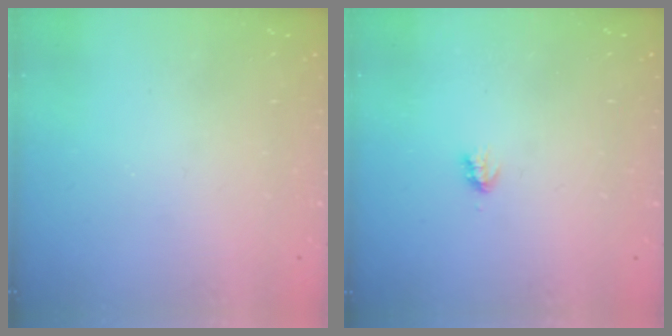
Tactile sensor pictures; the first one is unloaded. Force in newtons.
{"total": 1.9, "press": 1.8, "slide": 0.4}